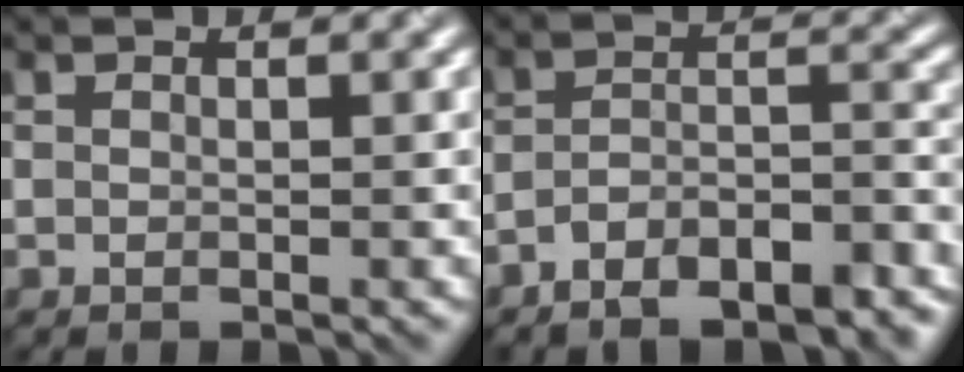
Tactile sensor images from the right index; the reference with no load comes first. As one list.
[{"total": 8.1, "force": [-6.2, 2.9, 4.4], "torque": [-0.070, 0.002, -0.101]}]